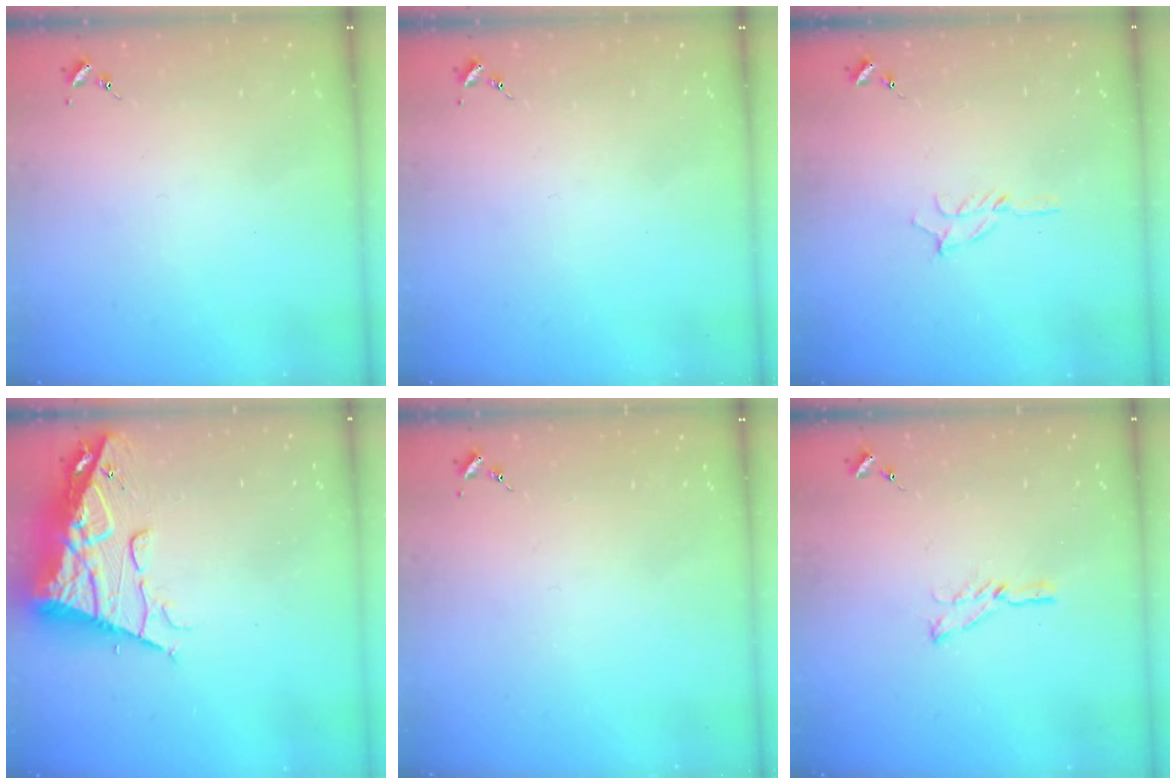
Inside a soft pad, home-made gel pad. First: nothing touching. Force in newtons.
{"total": 0.0}
{"total": 5.0, "press": 5.0, "slide": 0.6}
{"total": 15.2, "press": 15.1, "slide": 1.8}
{"total": 0.0}
{"total": 6.4, "press": 6.3, "slide": 0.6}